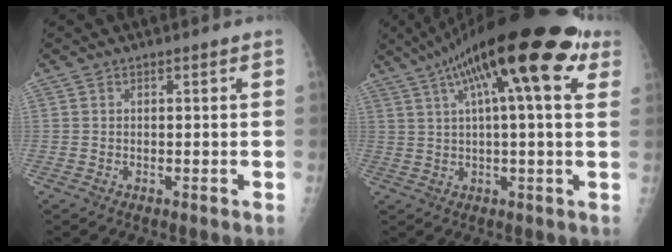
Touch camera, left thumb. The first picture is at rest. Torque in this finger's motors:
{"motor_torque": [1.44, 0.30, 1.75, -1.04, 0.55]}